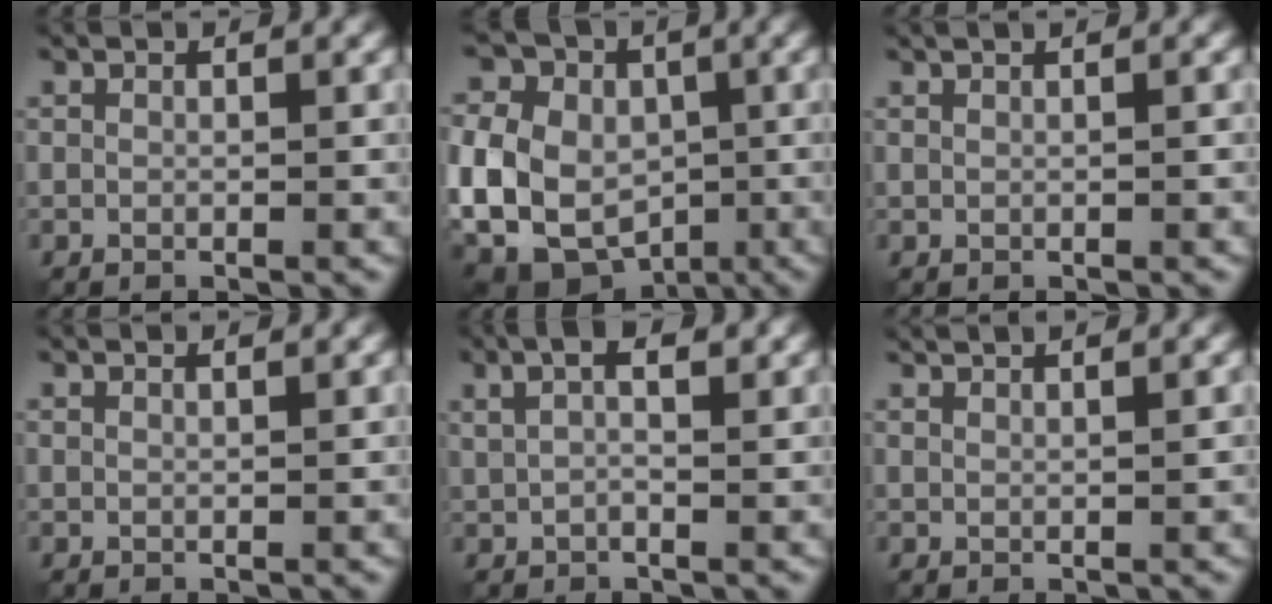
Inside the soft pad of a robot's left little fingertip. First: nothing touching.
{"total": 16.7, "force": [-1.7, 14.4, 8.2], "torque": [-0.188, 0.020, -0.060]}
{"total": 1.7, "force": [1.0, 0.7, 1.2], "torque": [-0.008, 0.005, -0.002]}
{"total": 1.4, "force": [1.1, 0.4, 0.7], "torque": [-0.001, 0.005, 0.000]}
{"total": 4.4, "force": [1.9, 1.8, 3.6], "torque": [-0.059, 0.008, 0.015]}
{"total": 2.1, "force": [1.6, 0.5, 1.3], "torque": [-0.005, 0.008, 0.009]}